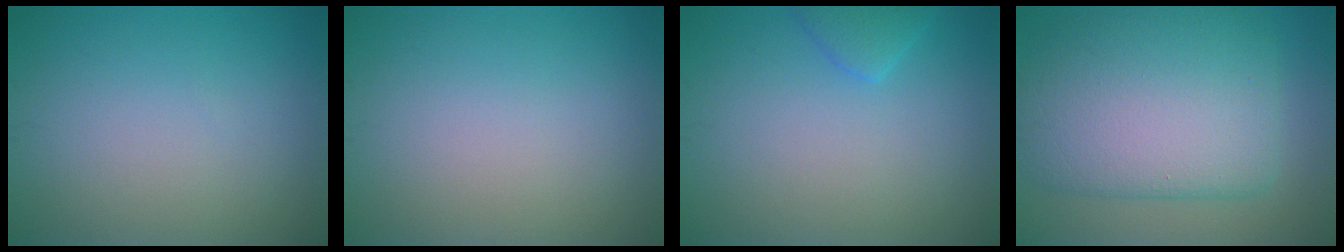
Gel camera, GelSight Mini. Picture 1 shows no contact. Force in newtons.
{"total": 0.0}
{"total": 1.8, "press": 1.8, "slide": 0.1}
{"total": 10.8, "press": 10.8, "slide": 0.6}